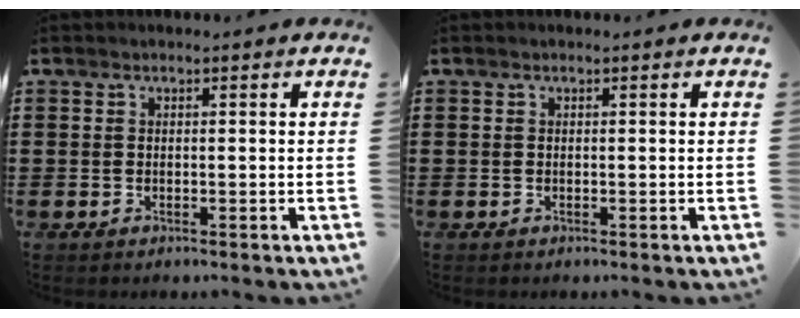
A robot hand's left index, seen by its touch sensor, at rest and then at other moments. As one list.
[{"total": 0.0}]